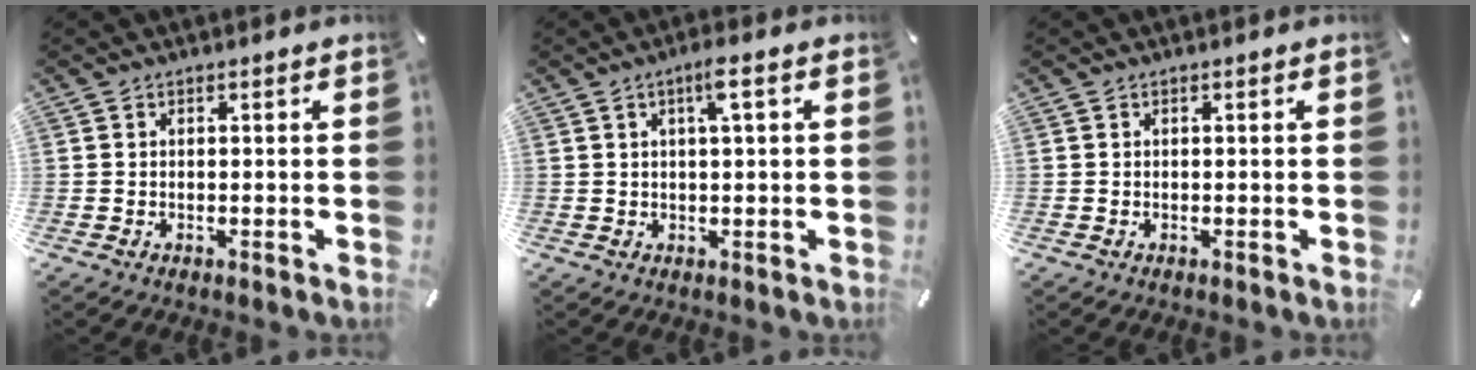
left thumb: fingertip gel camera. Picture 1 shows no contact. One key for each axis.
{"total": 4.0, "fx": 1.7, "fy": 0.6, "fz": 3.6, "tx": -0.073, "ty": 0.003, "tz": 0.026}
{"total": 0.0}